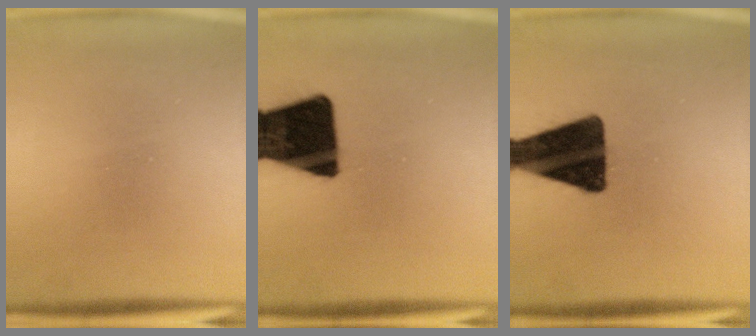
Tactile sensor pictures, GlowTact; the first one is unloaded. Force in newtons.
{"total": 19.9}
{"total": 17.1}